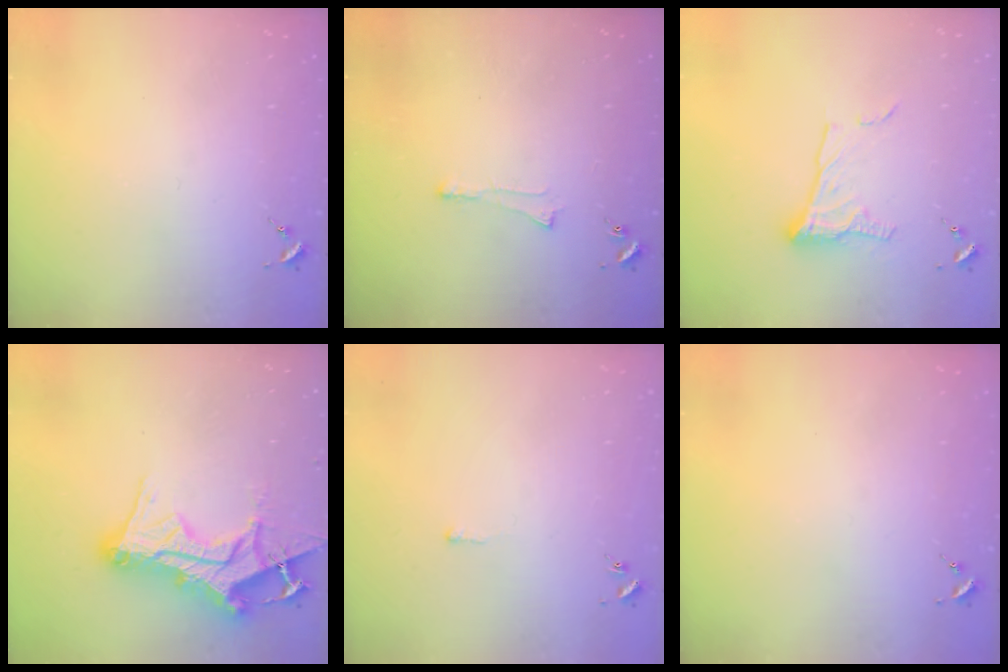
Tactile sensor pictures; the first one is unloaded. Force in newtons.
{"total": 4.3, "press": 4.3, "slide": 0.5}
{"total": 11.1, "press": 11.0, "slide": 0.6}
{"total": 17.6, "press": 17.5, "slide": 1.8}
{"total": 2.7, "press": 2.7, "slide": 0.5}
{"total": 0.0}